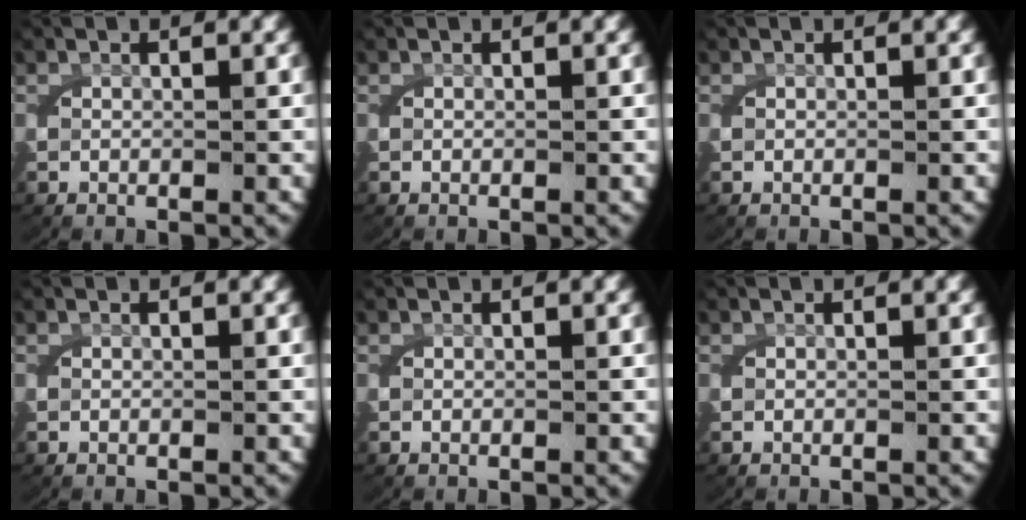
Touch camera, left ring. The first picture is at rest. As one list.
[{"total": 0.0}, {"total": 0.0}, {"total": 0.0}, {"total": 0.0}, {"total": 0.0}]